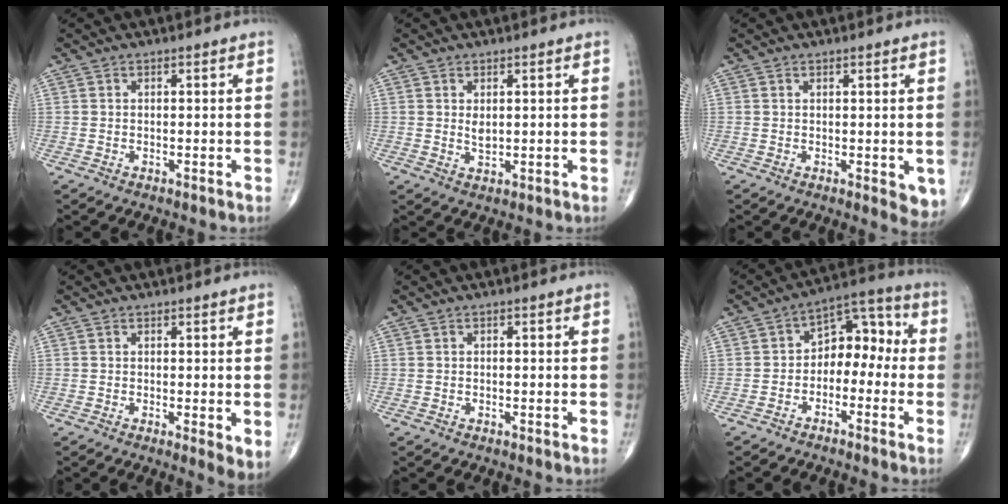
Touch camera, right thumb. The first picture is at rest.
{"total": 2.0, "force": [0.5, 1.1, 1.6], "torque": [-0.024, -0.007, 0.011]}
{"total": 3.8, "force": [-0.1, 1.7, 3.4], "torque": [-0.029, -0.008, 0.001]}
{"total": 3.3, "force": [0.0, 0.9, 3.1], "torque": [-0.048, -0.013, -0.001]}
{"total": 0.0}
{"total": 9.4, "force": [-1.6, 6.4, 6.7], "torque": [-0.060, 0.050, -0.042]}